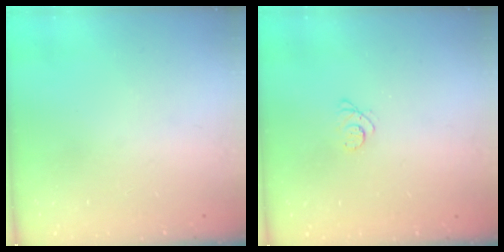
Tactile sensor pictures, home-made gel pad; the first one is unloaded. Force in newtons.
{"total": 2.6, "press": 2.5, "slide": 0.3}